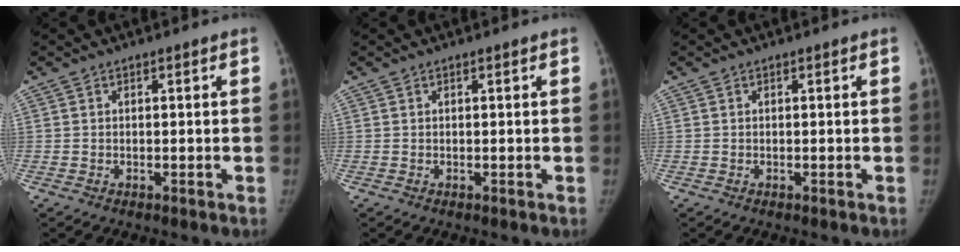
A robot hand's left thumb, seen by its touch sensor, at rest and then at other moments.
{"total": 0.0}
{"total": 0.0}